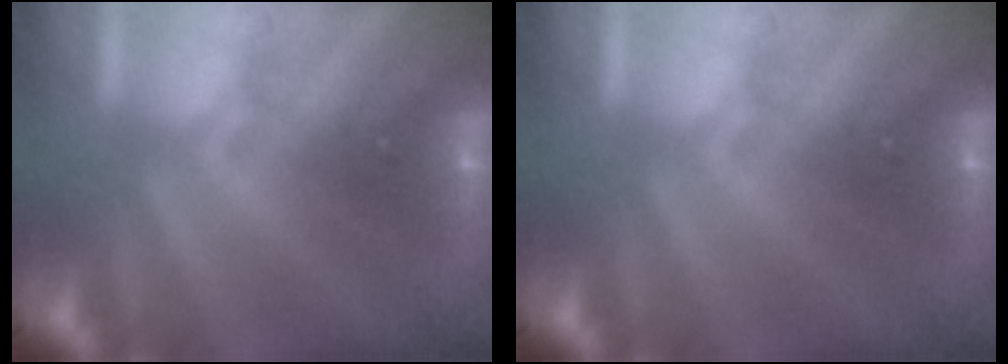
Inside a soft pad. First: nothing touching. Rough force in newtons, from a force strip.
{"total": 0.0}